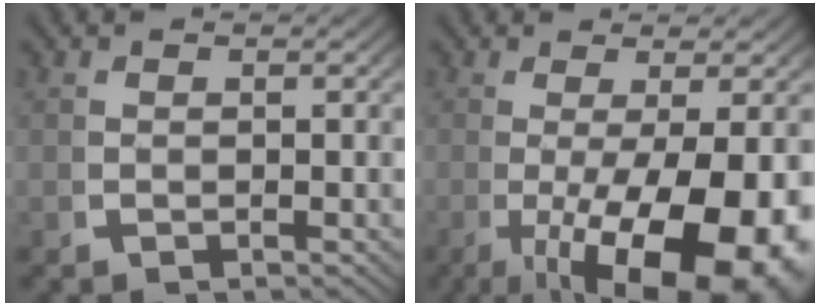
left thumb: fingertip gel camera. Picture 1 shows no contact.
{"total": 14.3, "force": [-4.1, 7.3, 11.5], "torque": [-0.207, -0.055, -0.026]}